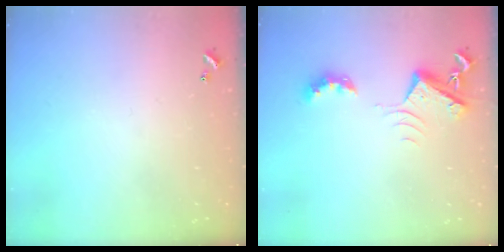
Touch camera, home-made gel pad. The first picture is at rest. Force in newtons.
{"total": 7.7, "press": 7.6, "slide": 1.6}